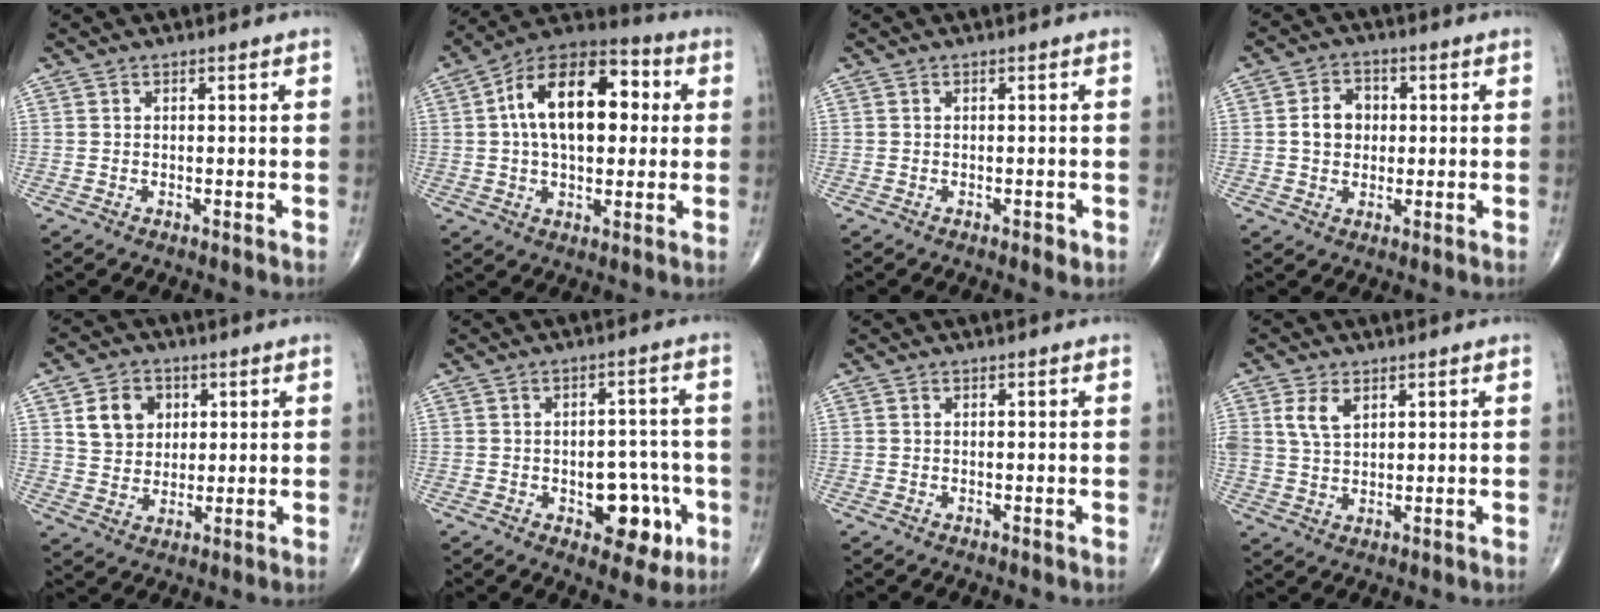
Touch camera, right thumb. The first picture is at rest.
{"total": 18.9, "force": [3.1, 10.6, 15.3], "torque": [-0.225, 0.029, 0.041]}
{"total": 1.1, "force": [-0.5, 0.6, 0.8], "torque": [-0.009, -0.001, -0.007]}
{"total": 5.9, "force": [0.3, 4.9, 3.4], "torque": [-0.041, 0.011, 0.002]}
{"total": 8.3, "force": [2.8, 6.8, 3.9], "torque": [-0.036, -0.009, 0.053]}
{"total": 10.2, "force": [-3.4, 6.0, 7.5], "torque": [-0.056, 0.026, -0.036]}
{"total": 0.0}
{"total": 5.2, "force": [2.3, 3.2, 3.5], "torque": [-0.060, -0.006, 0.049]}